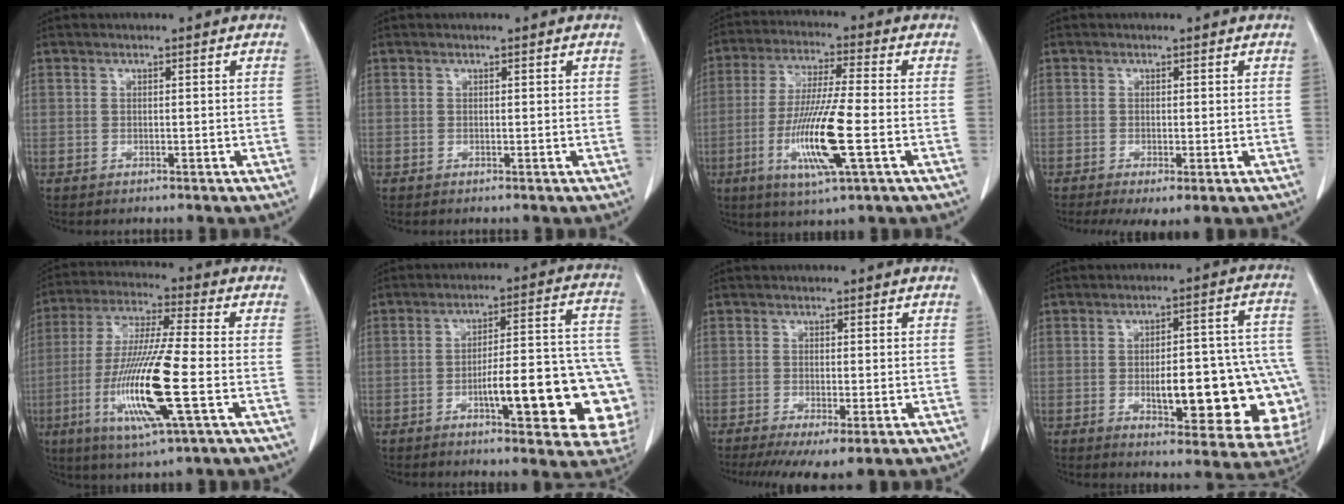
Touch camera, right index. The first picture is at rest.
{"total": 0.0}
{"total": 12.9, "force": [-3.5, 0.4, 12.4], "torque": [-0.248, -0.020, -0.069]}
{"total": 3.6, "force": [-1.8, 1.0, 3.0], "torque": [-0.048, -0.013, -0.026]}
{"total": 16.1, "force": [-4.2, 0.6, 15.5], "torque": [-0.318, -0.020, -0.080]}
{"total": 20.2, "force": [-5.9, 3.9, 18.9], "torque": [-0.159, 0.033, -0.065]}
{"total": 6.4, "force": [-3.9, 1.3, 4.9], "torque": [-0.073, -0.018, -0.063]}
{"total": 20.4, "force": [-4.1, 6.1, 19.1], "torque": [-0.157, 0.032, -0.029]}